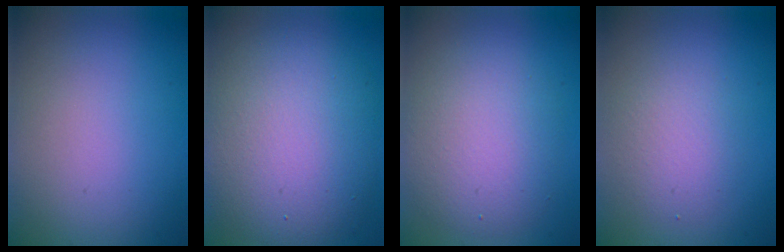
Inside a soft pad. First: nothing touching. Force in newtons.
{"total": 9.4, "press": 9.4, "slide": 0.5}
{"total": 5.1, "press": 5.1, "slide": 0.1}
{"total": 2.4, "press": 2.4, "slide": 0.2}